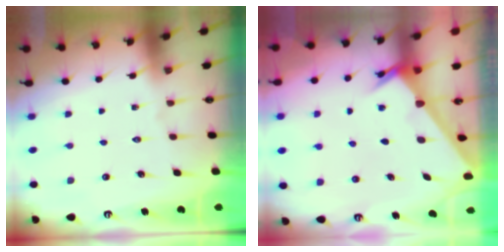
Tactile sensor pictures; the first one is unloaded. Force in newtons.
{"total": 2.2, "press": 2.1, "slide": 0.3}